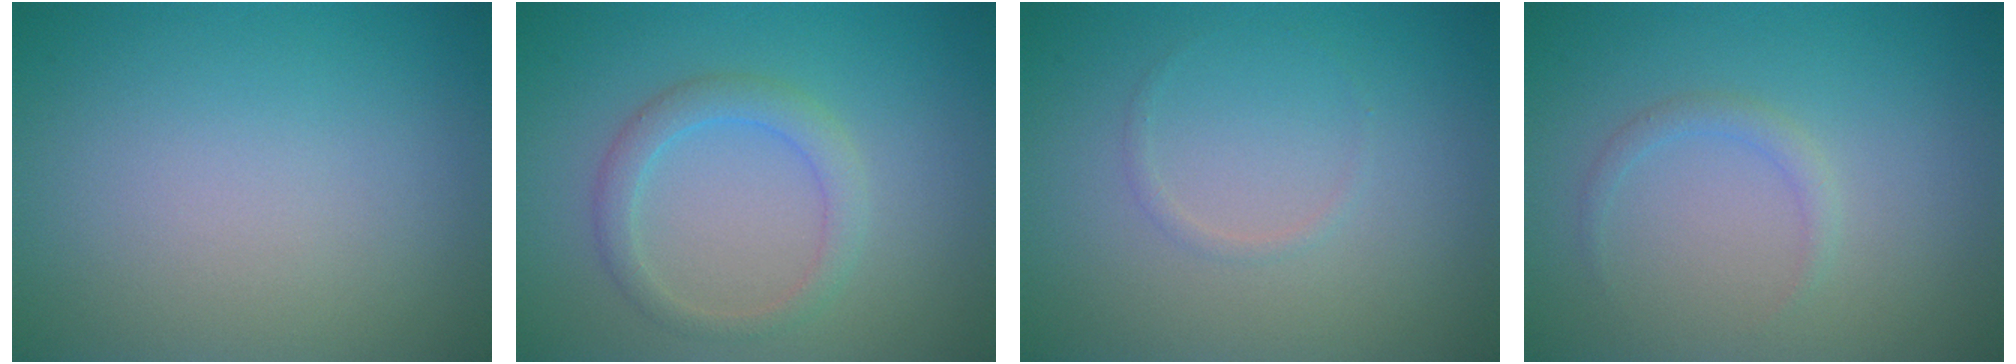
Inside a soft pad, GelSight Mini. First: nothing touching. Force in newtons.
{"total": 2.4, "press": 2.4, "slide": 0.2}
{"total": 0.6, "press": 0.6, "slide": 0.0}
{"total": 1.0, "press": 1.0, "slide": 0.0}